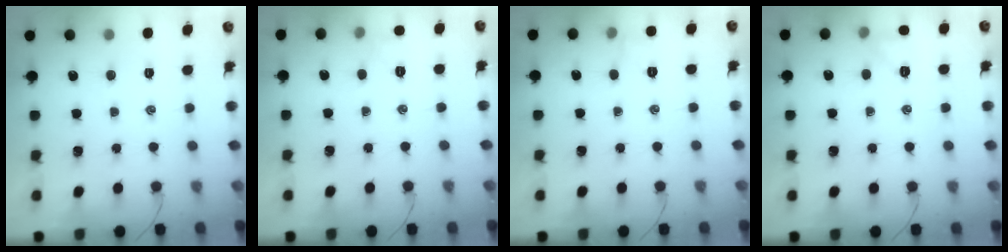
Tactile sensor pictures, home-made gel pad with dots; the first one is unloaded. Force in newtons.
{"total": 4.4, "press": 4.2, "slide": 1.4}
{"total": 4.7, "press": 4.6, "slide": 1.0}
{"total": 6.6, "press": 6.4, "slide": 1.5}